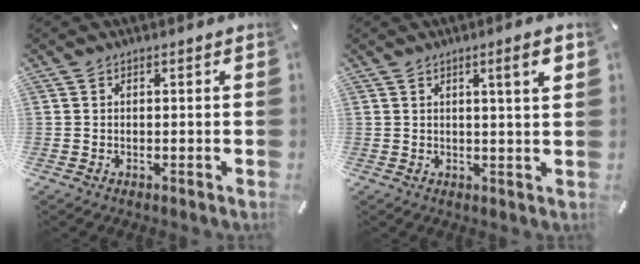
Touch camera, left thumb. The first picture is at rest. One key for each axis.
{"total": 6.3, "fx": 2.4, "fy": 0.6, "fz": 5.8, "tx": -0.091, "ty": -0.006, "tz": 0.032}